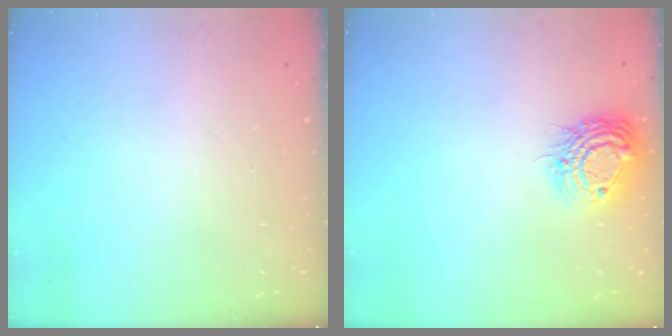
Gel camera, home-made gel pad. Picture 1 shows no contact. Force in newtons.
{"total": 12.7, "press": 12.7, "slide": 0.9}